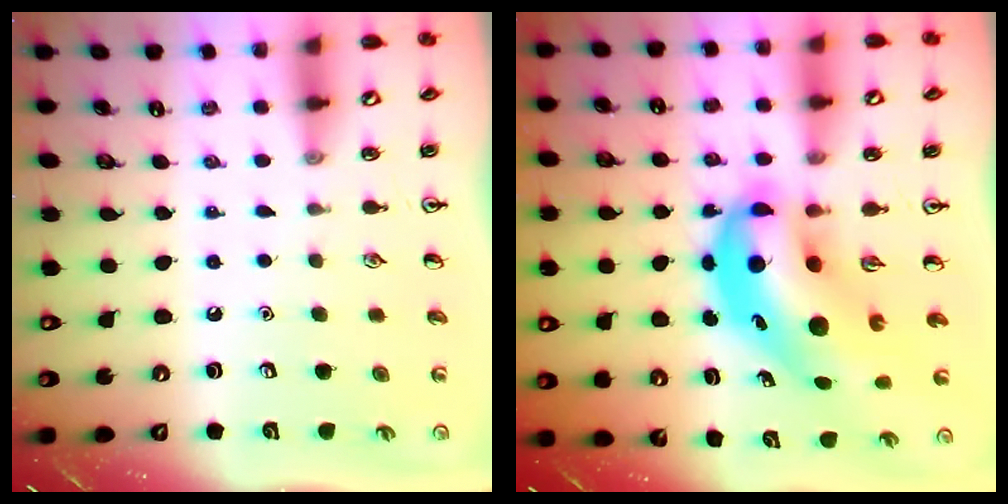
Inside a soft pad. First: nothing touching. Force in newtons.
{"total": 11.4, "press": 10.9, "slide": 3.2}